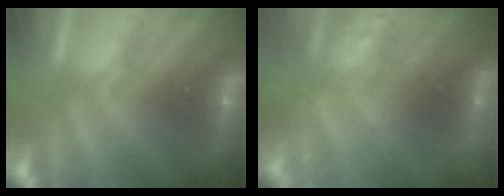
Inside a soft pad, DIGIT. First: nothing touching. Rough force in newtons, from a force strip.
{"total": 2.2}